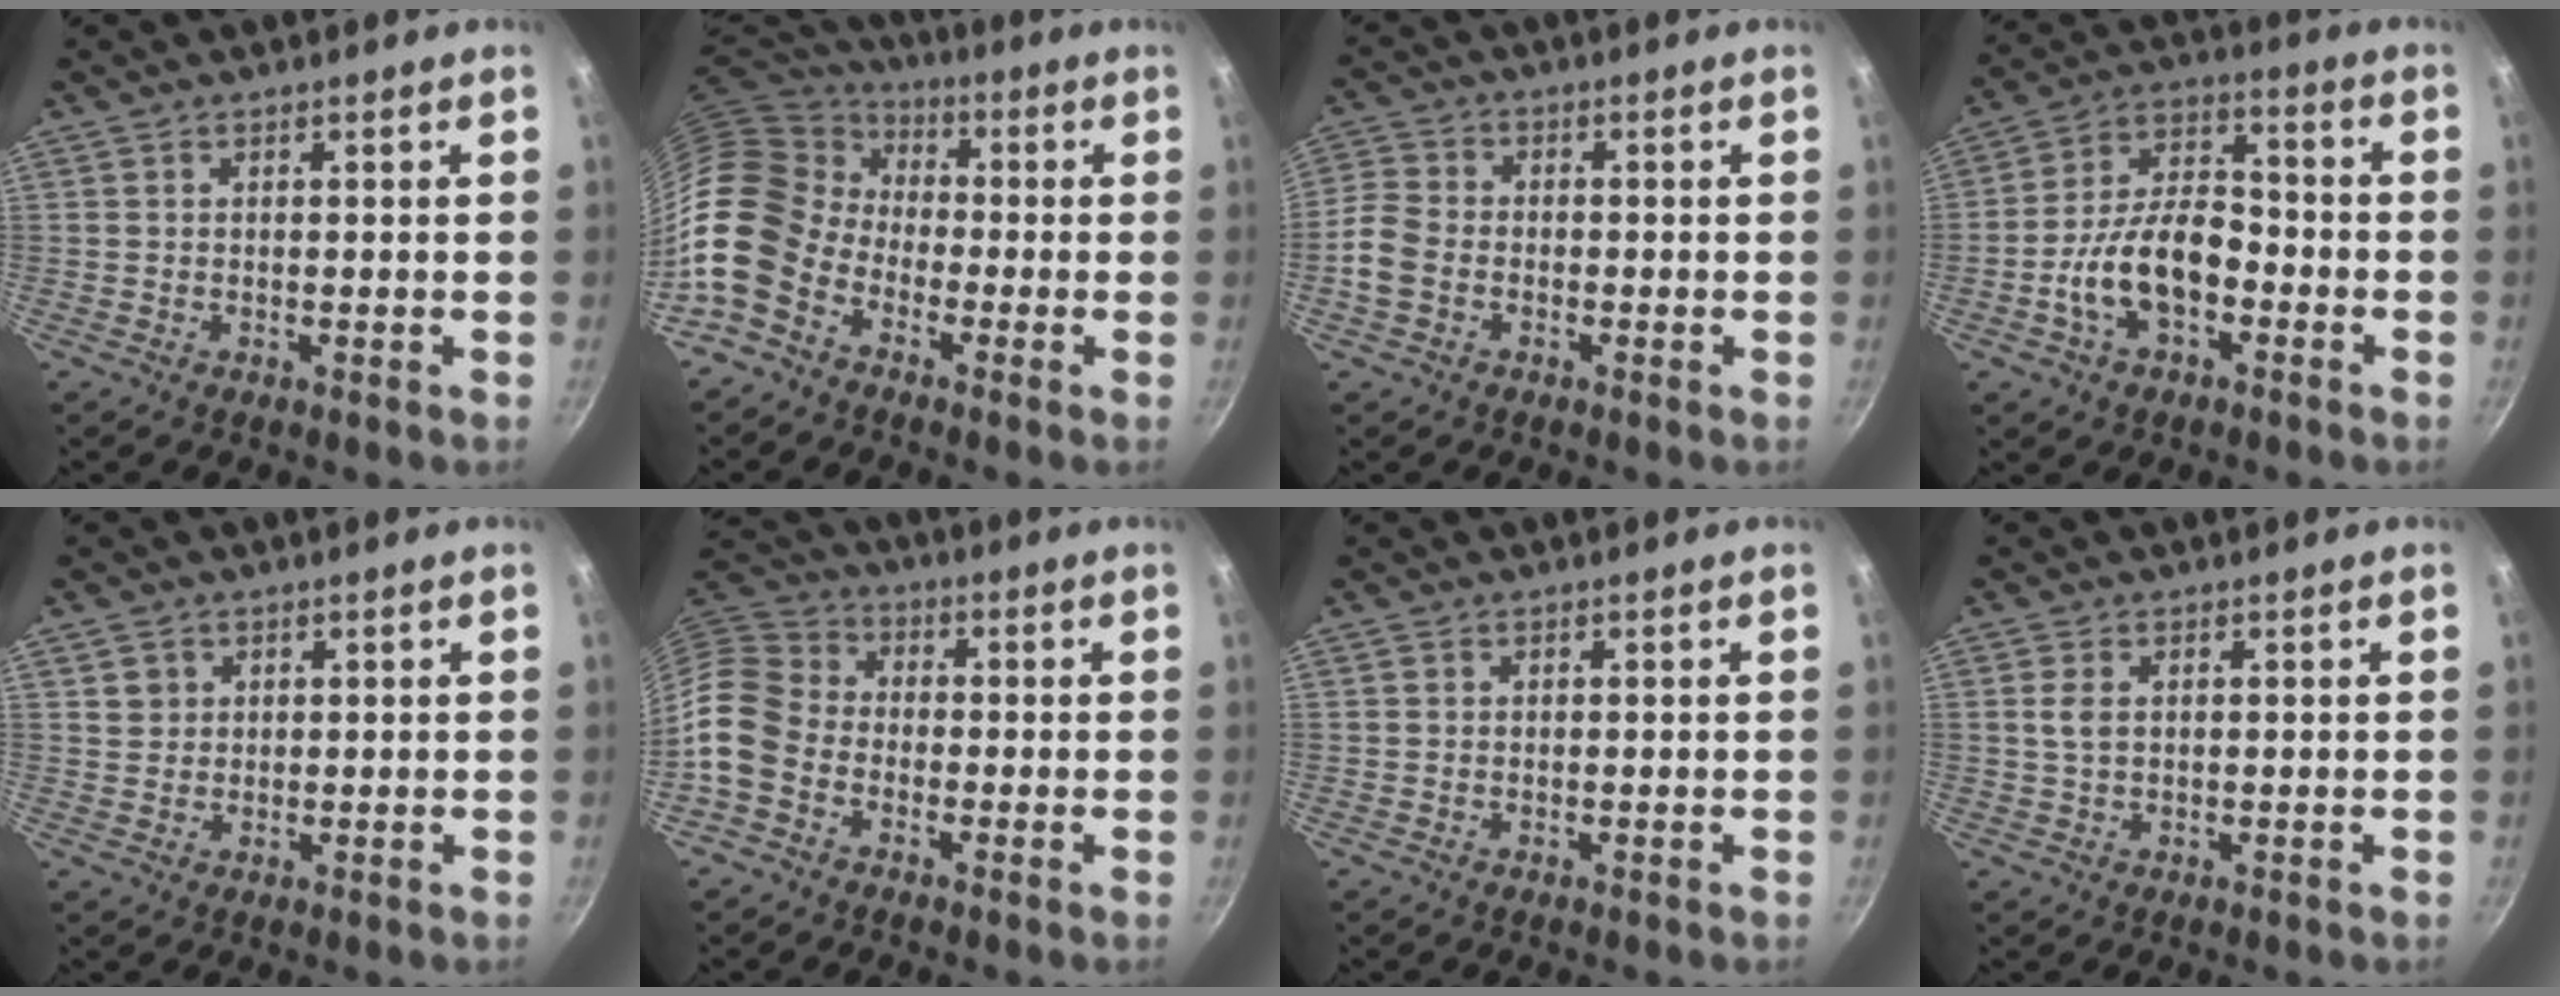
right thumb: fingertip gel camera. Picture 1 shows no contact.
{"total": 17.2, "force": [-6.3, 12.4, 10.2], "torque": [-0.181, 0.053, -0.152]}
{"total": 6.6, "force": [-2.1, 4.9, 3.8], "torque": [-0.082, 0.020, -0.055]}
{"total": 13.3, "force": [-4.4, 7.6, 10.0], "torque": [-0.155, 0.048, -0.087]}
{"total": 2.8, "force": [1.1, 2.5, 0.7], "torque": [0.005, 0.005, 0.021]}
{"total": 10.2, "force": [-3.7, 7.6, 5.6], "torque": [-0.090, 0.037, -0.094]}
{"total": 0.6, "force": [0.2, 0.5, 0.2], "torque": [-0.002, 0.002, 0.003]}
{"total": 2.7, "force": [0.7, 1.7, 2.0], "torque": [-0.040, 0.000, 0.012]}